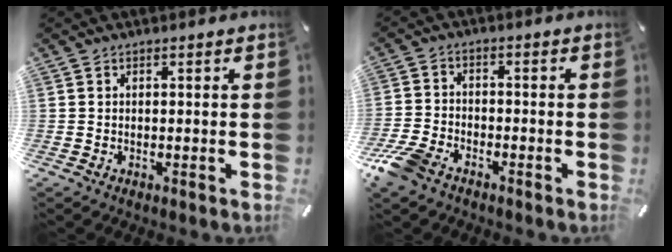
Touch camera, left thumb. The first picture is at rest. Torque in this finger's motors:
{"motor_torque": [-0.16, 0.38, 0.15, 0.13, 0.05]}